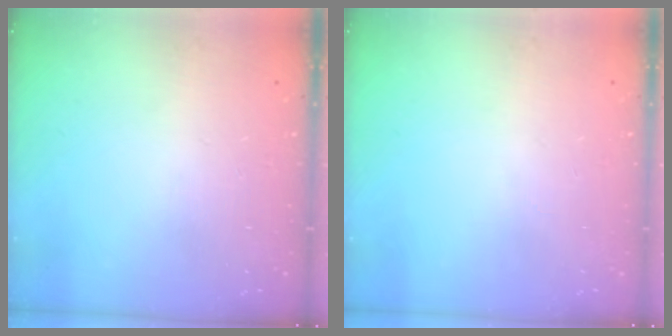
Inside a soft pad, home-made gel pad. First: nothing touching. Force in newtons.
{"total": 0.0}